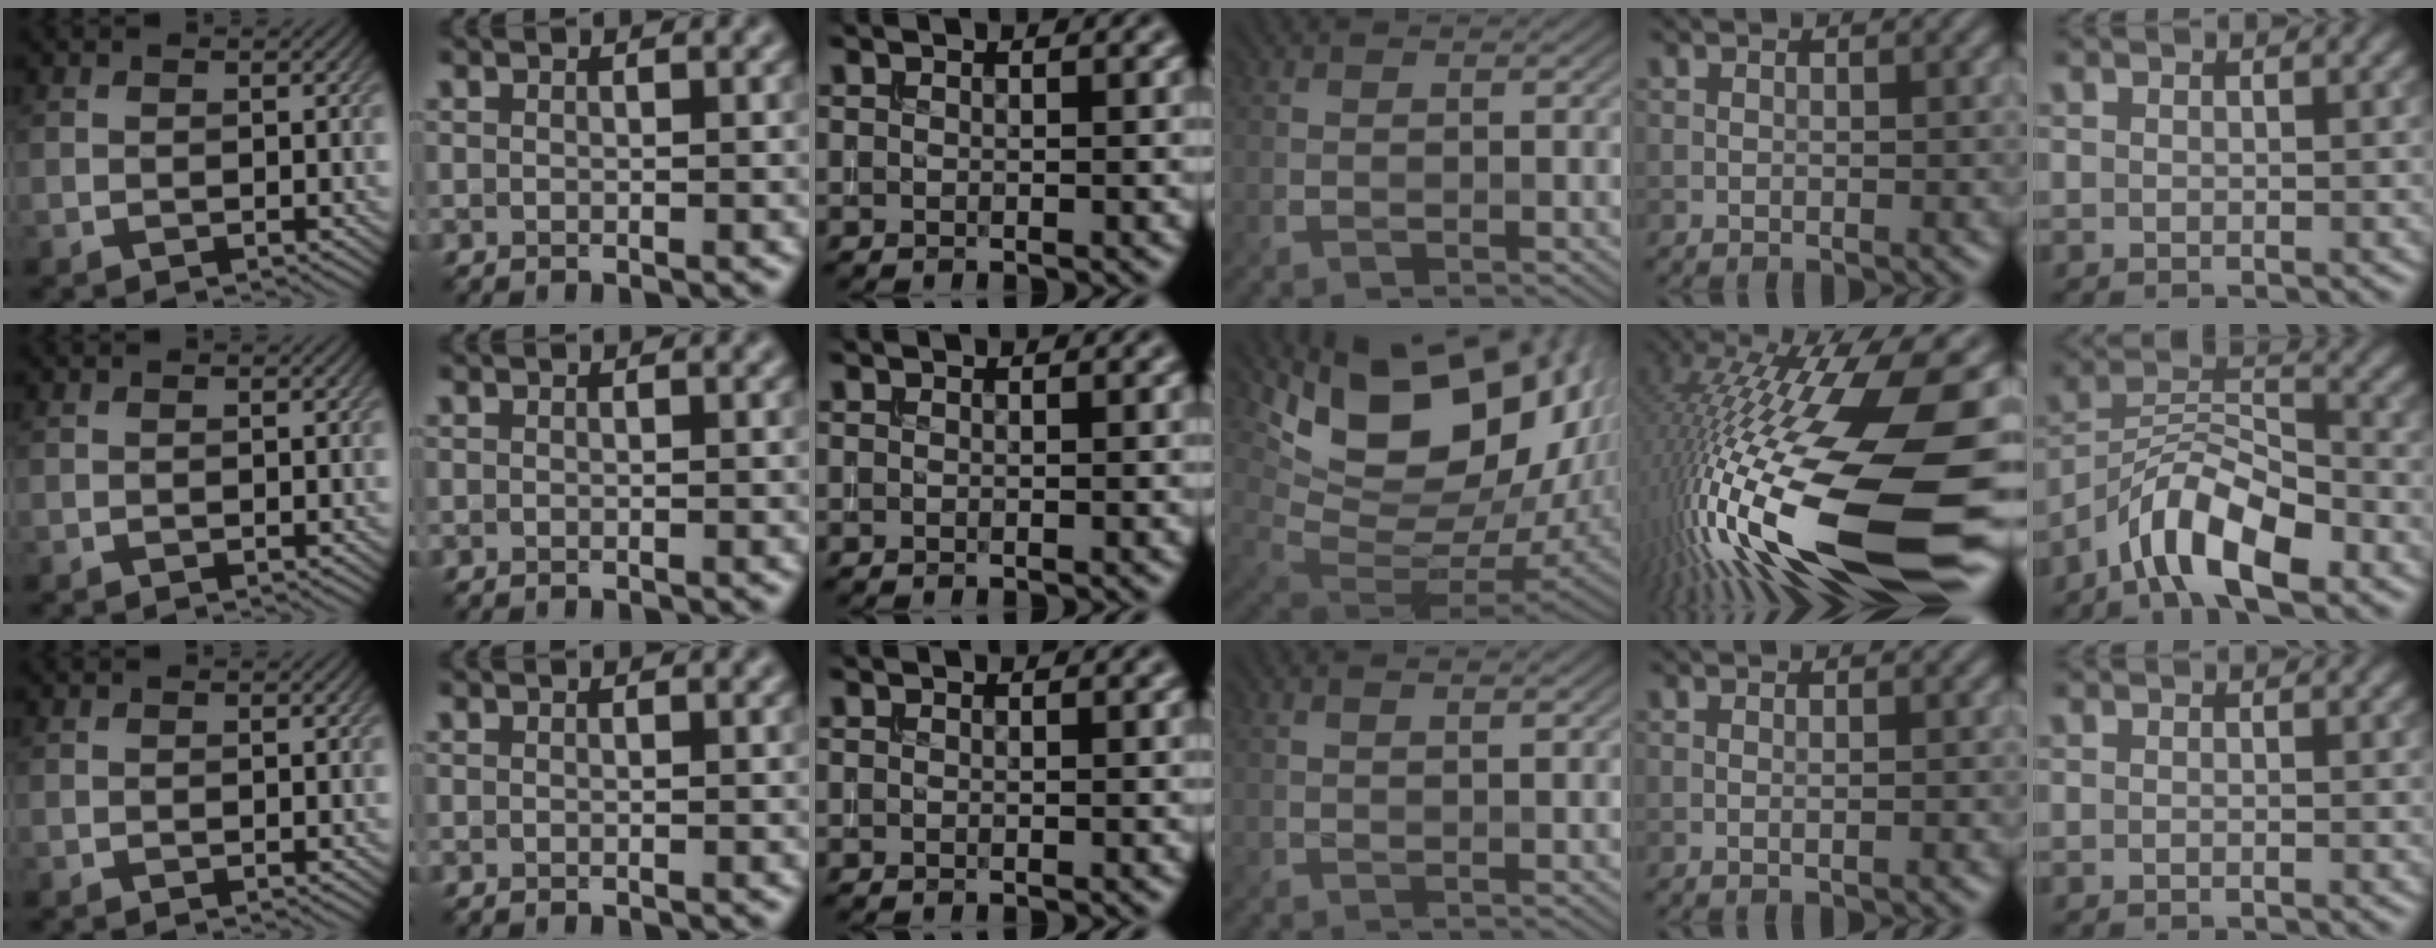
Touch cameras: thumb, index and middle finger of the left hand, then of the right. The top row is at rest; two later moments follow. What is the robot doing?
{"motion": "extract", "object": "bucket"}